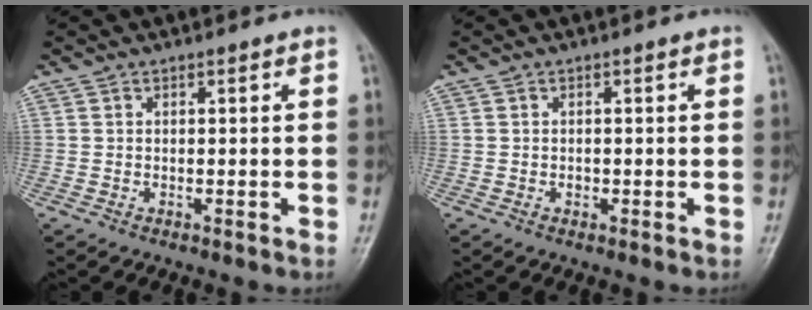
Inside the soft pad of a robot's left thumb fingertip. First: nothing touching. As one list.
[{"total": 0.7, "force": [-0.2, 0.6, 0.4], "torque": [-0.001, 0.003, -0.004]}]